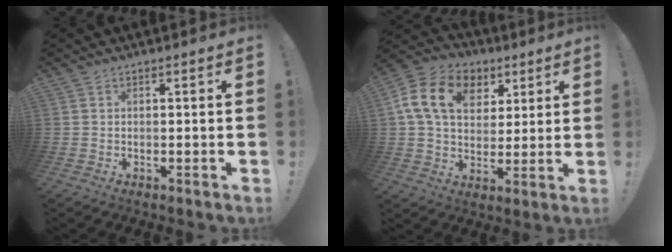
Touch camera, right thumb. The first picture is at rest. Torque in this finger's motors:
{"motor_torque": [2.20, 2.23, 0.43, -0.20, 0.16]}